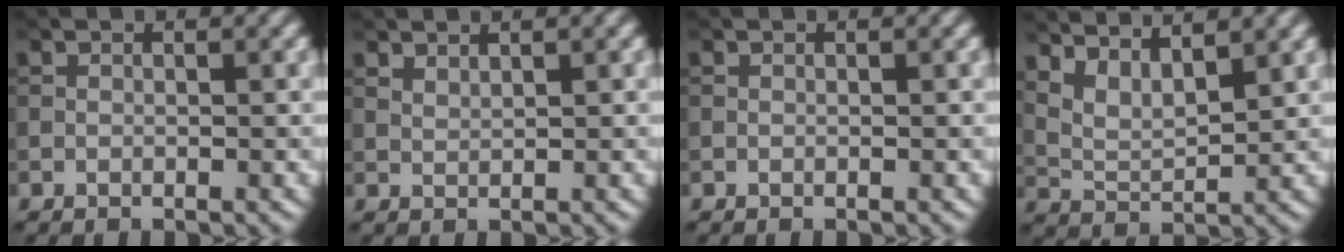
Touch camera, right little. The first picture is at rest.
{"total": 1.0, "force": [0.9, 0.2, 0.3], "torque": [-0.008, -0.002, 0.020]}
{"total": 0.0}
{"total": 4.3, "force": [3.4, 1.2, 2.4], "torque": [-0.058, -0.003, 0.067]}